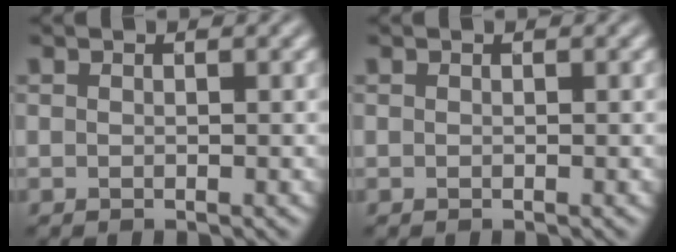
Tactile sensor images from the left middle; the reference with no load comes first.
{"total": 0.0}